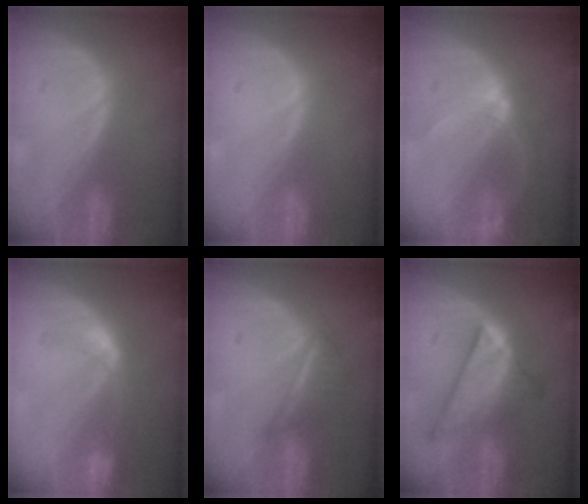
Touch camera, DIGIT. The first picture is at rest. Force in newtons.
{"total": 0.0}
{"total": 5.6, "press": 5.6, "slide": 0.4}
{"total": 5.6, "press": 4.9, "slide": 2.7}
{"total": 5.6, "press": 5.1, "slide": 2.3}
{"total": 9.1, "press": 9.1, "slide": 0.6}